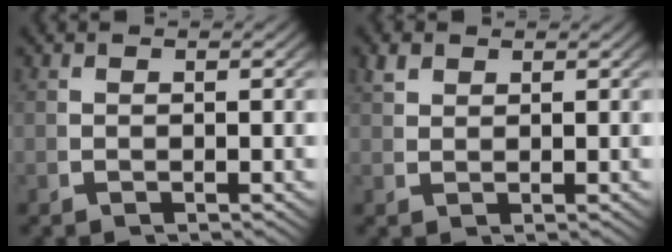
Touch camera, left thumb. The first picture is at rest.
{"total": 1.6, "force": [1.5, 0.5, 0.5], "torque": [-0.010, 0.000, 0.035]}